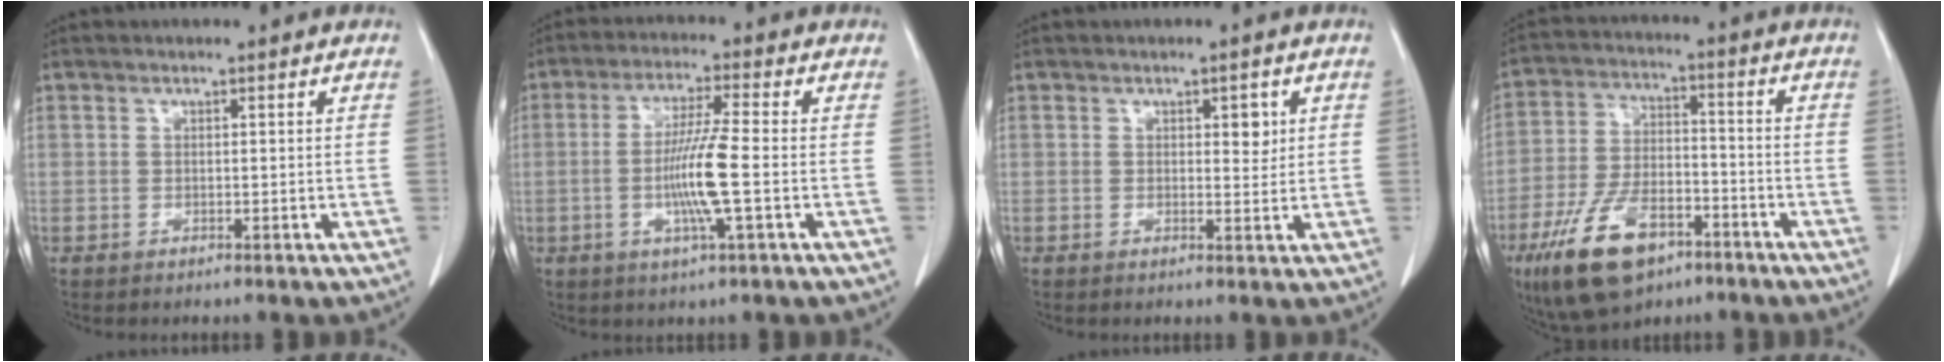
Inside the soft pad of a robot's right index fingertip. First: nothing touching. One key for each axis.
{"total": 8.5, "fx": -1.5, "fy": -0.5, "fz": 8.4, "tx": -0.163, "ty": -0.008, "tz": -0.031}
{"total": 2.7, "fx": 1.0, "fy": 1.2, "fz": 2.2, "tx": -0.026, "ty": -0.004, "tz": 0.013}
{"total": 13.7, "fx": -8.0, "fy": 6.5, "fz": 9.0, "tx": -0.183, "ty": -0.001, "tz": -0.139}